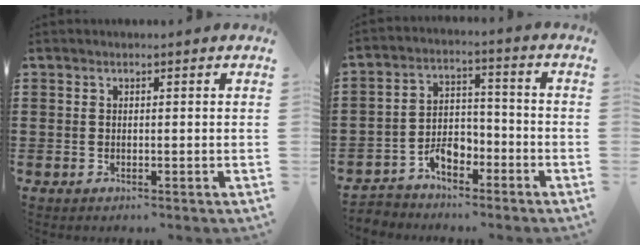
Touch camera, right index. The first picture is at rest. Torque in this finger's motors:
{"motor_torque": [2.14, 0.00, 0.38, 0.07]}